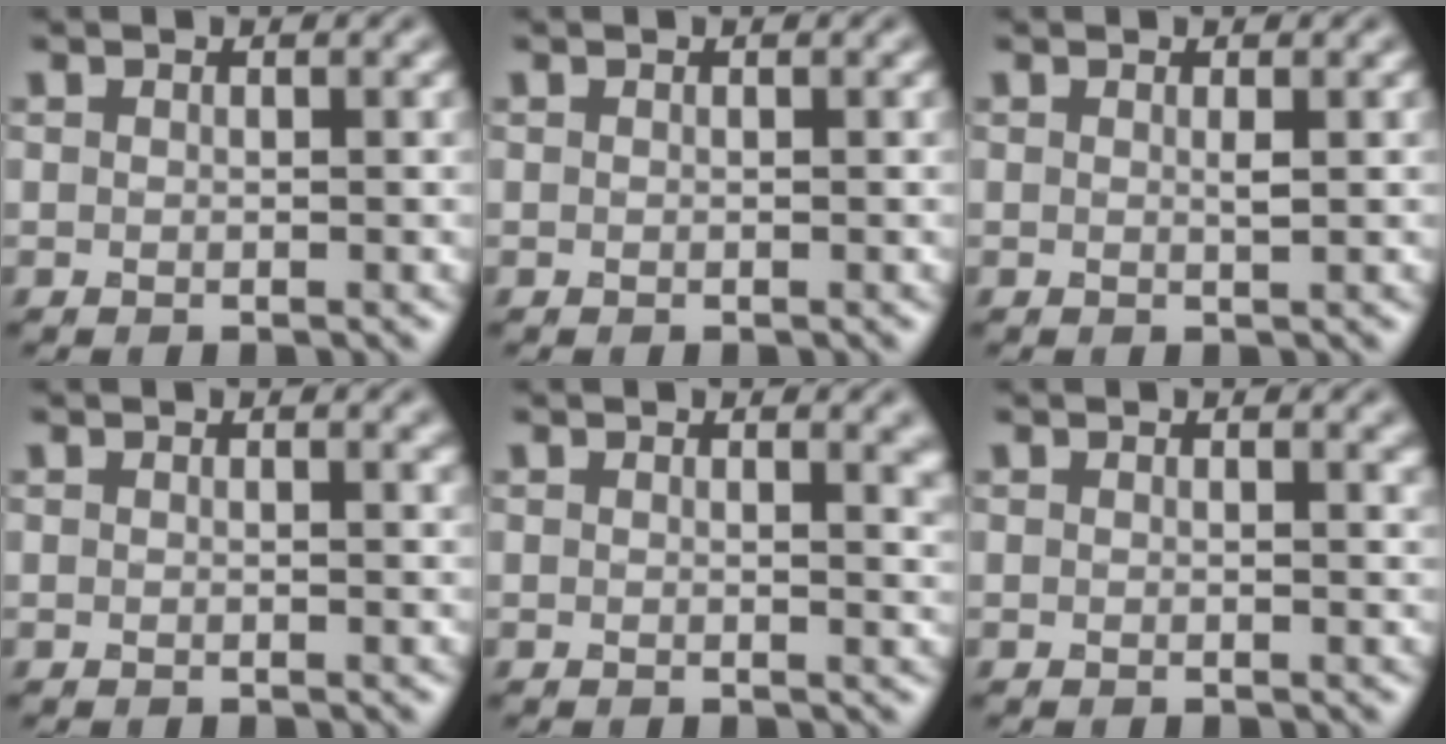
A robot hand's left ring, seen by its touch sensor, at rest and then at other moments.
{"total": 0.0}
{"total": 0.6, "force": [0.2, 0.0, 0.5], "torque": [-0.009, -0.001, 0.002]}
{"total": 0.9, "force": [0.5, 0.2, 0.6], "torque": [-0.002, 0.004, 0.007]}
{"total": 2.3, "force": [1.1, 0.9, 1.7], "torque": [-0.008, 0.000, 0.015]}
{"total": 1.0, "force": [0.7, 0.3, 0.7], "torque": [-0.003, 0.003, 0.009]}